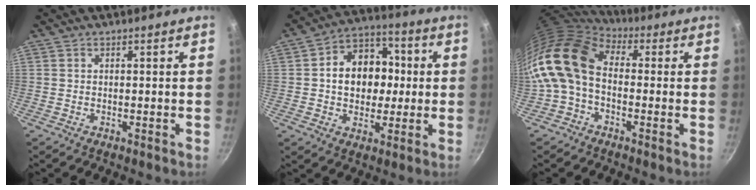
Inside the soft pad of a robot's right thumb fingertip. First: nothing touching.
{"total": 13.9, "force": [1.0, 10.8, 8.7], "torque": [-0.096, 0.024, 0.005]}
{"total": 13.9, "force": [-1.1, 9.5, 10.0], "torque": [-0.183, 0.031, -0.040]}